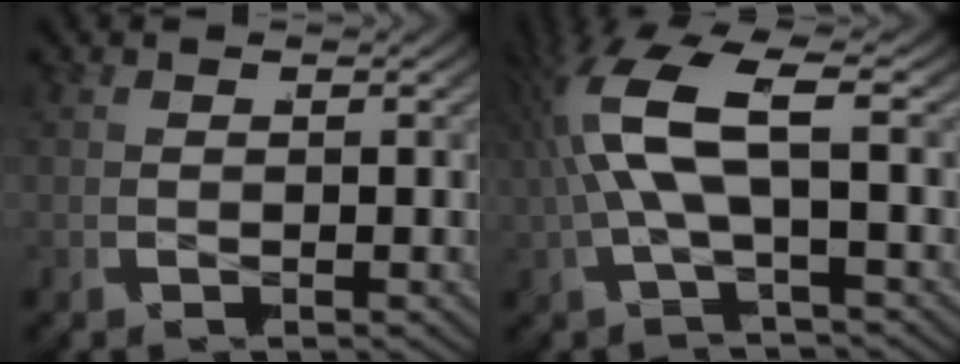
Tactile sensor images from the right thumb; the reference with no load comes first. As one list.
[{"total": 7.0, "force": [0.0, 2.3, 6.6], "torque": [-0.157, 0.011, -0.003]}]